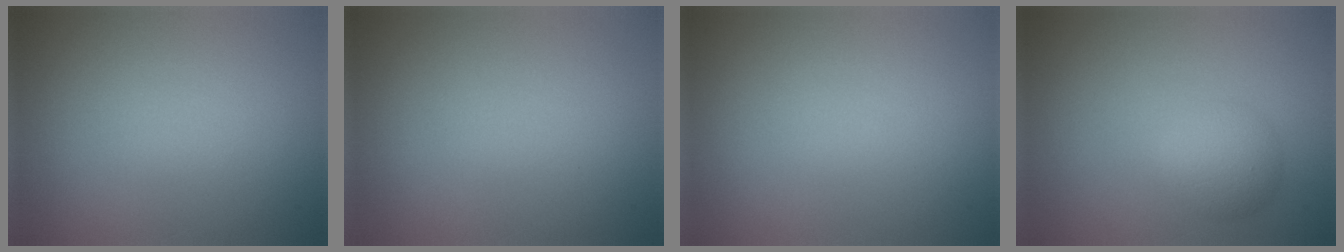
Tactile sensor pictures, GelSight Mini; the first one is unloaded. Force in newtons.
{"total": 0.0}
{"total": 0.0}
{"total": 2.8, "press": 2.8, "slide": 0.1}